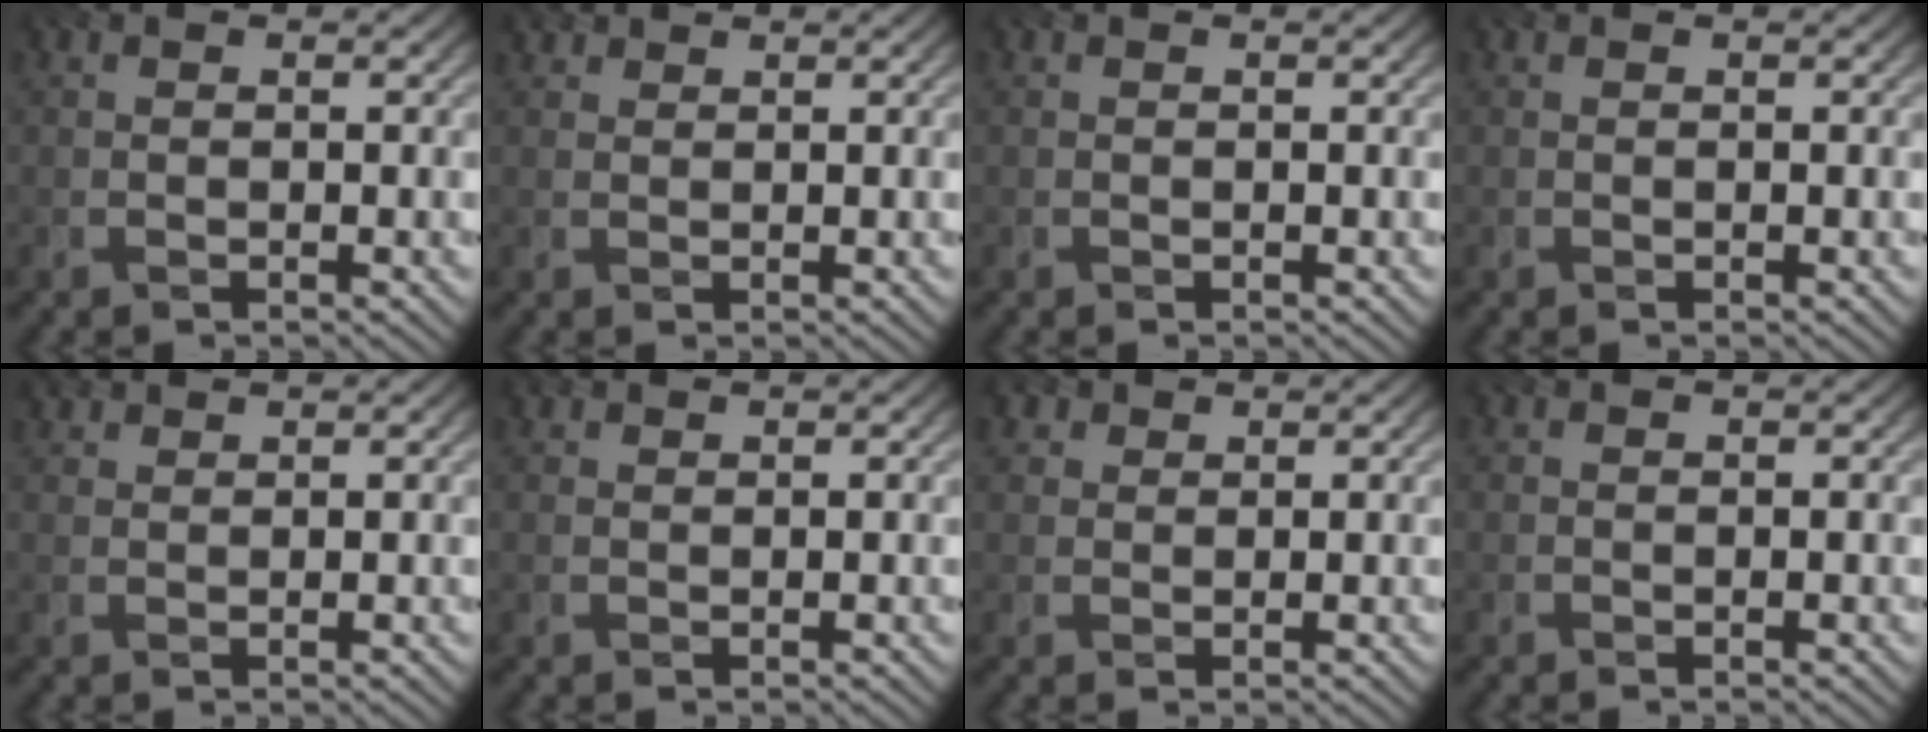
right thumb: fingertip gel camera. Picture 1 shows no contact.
{"total": 1.7, "force": [1.3, 0.9, 0.5], "torque": [-0.012, 0.000, 0.022]}
{"total": 0.0}
{"total": 0.0}
{"total": 1.7, "force": [1.5, 0.6, 0.5], "torque": [-0.014, 0.002, 0.026]}
{"total": 1.0, "force": [0.8, 0.4, 0.4], "torque": [-0.011, 0.000, 0.014]}
{"total": 2.1, "force": [1.3, 1.6, 0.6], "torque": [-0.017, 0.001, 0.025]}
{"total": 0.0}